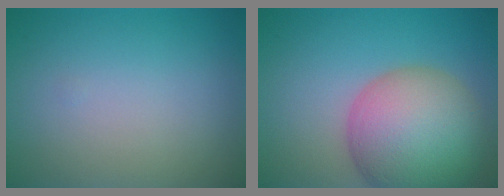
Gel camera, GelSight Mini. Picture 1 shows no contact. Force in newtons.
{"total": 11.2, "press": 11.2, "slide": 0.6}